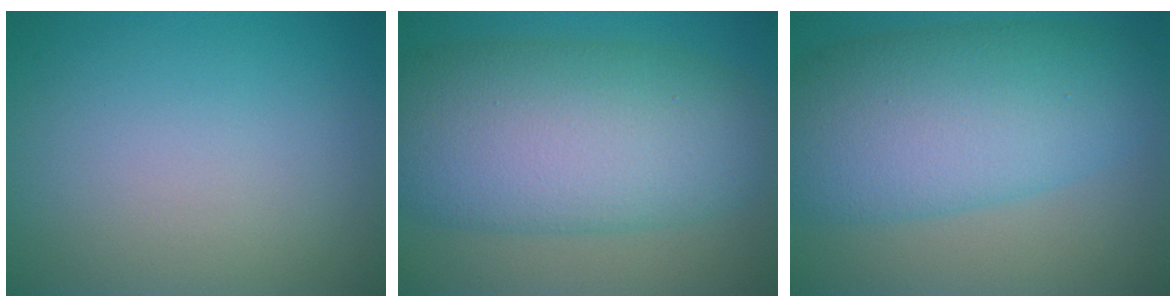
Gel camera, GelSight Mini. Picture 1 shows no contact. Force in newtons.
{"total": 12.8, "press": 12.8, "slide": 0.2}
{"total": 10.7, "press": 10.7, "slide": 0.4}